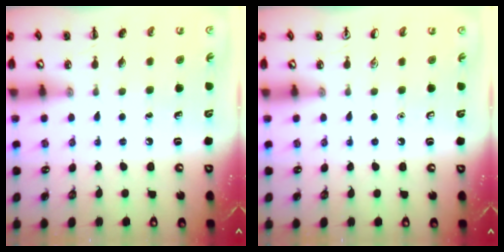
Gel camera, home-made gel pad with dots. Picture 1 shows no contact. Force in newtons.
{"total": 0.0}